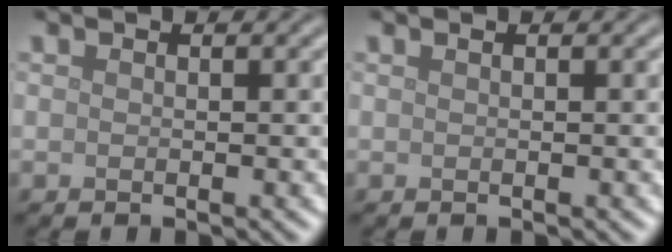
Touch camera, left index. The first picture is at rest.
{"total": 0.0}